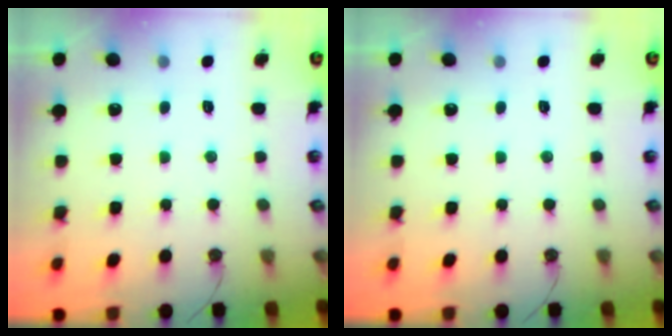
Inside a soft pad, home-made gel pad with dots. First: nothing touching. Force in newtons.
{"total": 0.0}